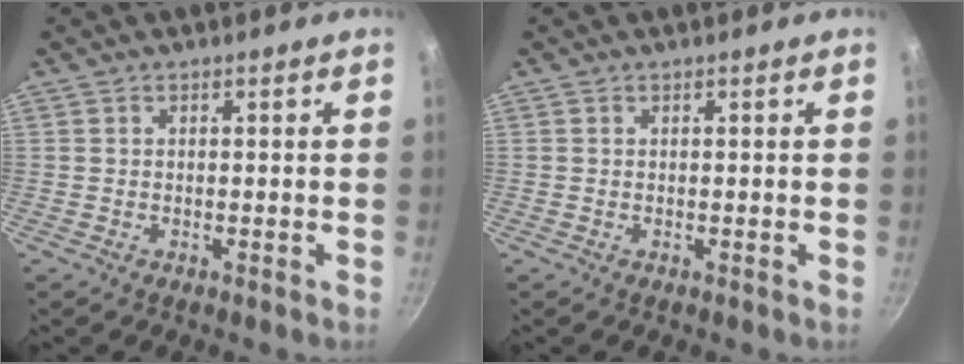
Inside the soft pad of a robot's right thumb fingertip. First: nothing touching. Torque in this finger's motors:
{"motor_torque": [0.40, 0.21, 0.37, -0.17, 0.03]}